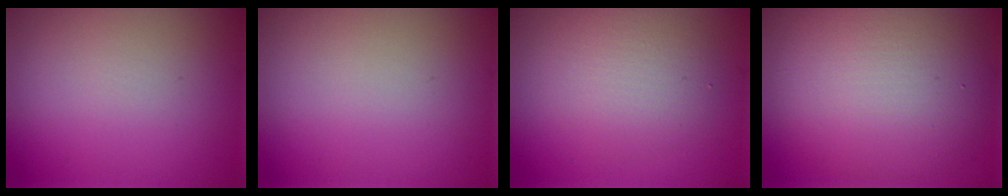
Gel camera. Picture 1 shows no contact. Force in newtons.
{"total": 0.0}
{"total": 3.7, "press": 3.6, "slide": 0.3}
{"total": 10.1, "press": 10.1, "slide": 0.7}